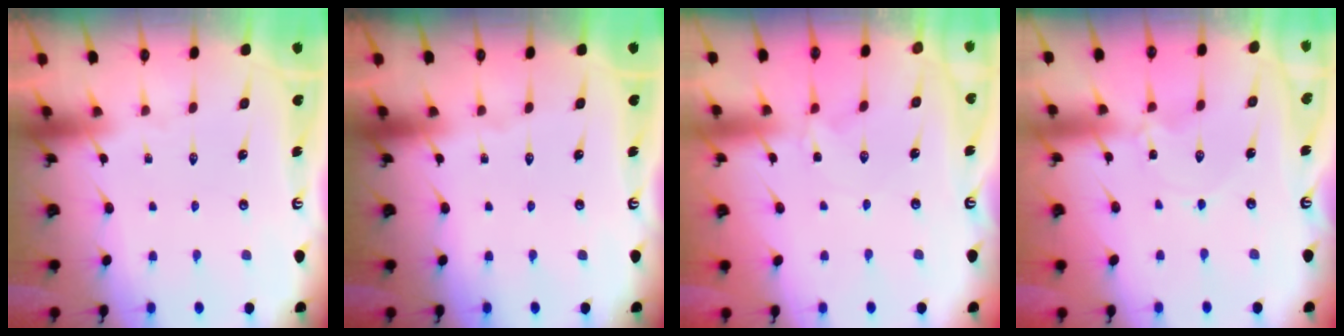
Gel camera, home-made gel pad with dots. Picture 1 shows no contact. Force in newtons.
{"total": 0.0}
{"total": 1.3, "press": 1.3, "slide": 0.3}
{"total": 0.6, "press": 0.5, "slide": 0.1}